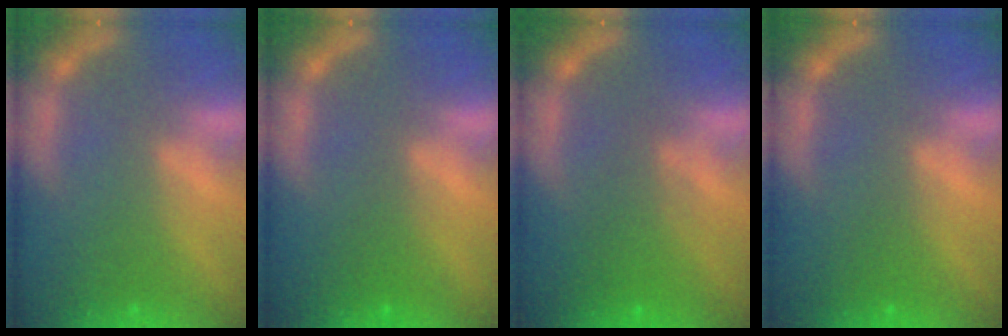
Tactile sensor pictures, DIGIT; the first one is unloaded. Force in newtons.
{"total": 1.5}
{"total": 3.6}
{"total": 0.9}